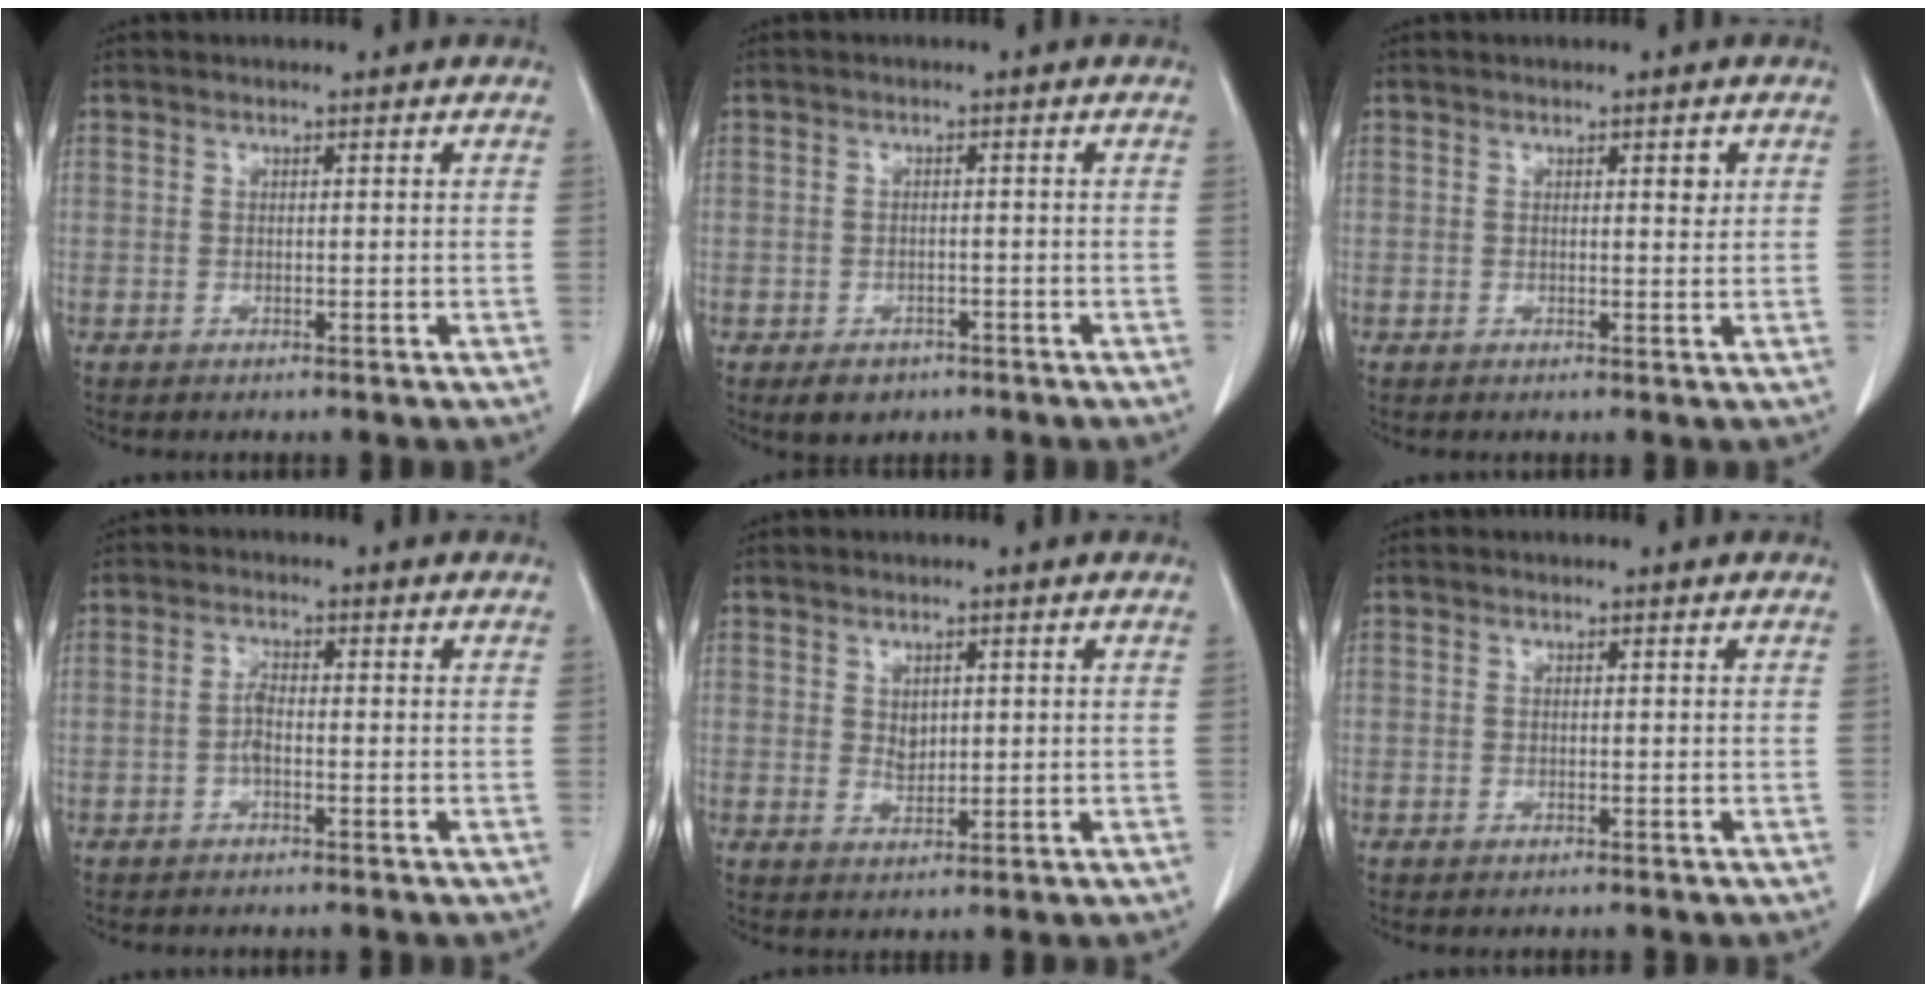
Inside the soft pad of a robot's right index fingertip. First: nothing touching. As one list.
[{"total": 3.3, "force": [-2.0, 2.5, 1.0], "torque": [-0.013, 0.005, -0.019]}, {"total": 1.4, "force": [0.6, 0.5, 1.1], "torque": [-0.016, 0.000, 0.008]}, {"total": 2.0, "force": [-0.7, 0.6, 1.8], "torque": [-0.034, 0.003, -0.014]}, {"total": 2.3, "force": [0.7, 1.6, 1.6], "torque": [-0.028, -0.003, 0.016]}, {"total": 0.0}]